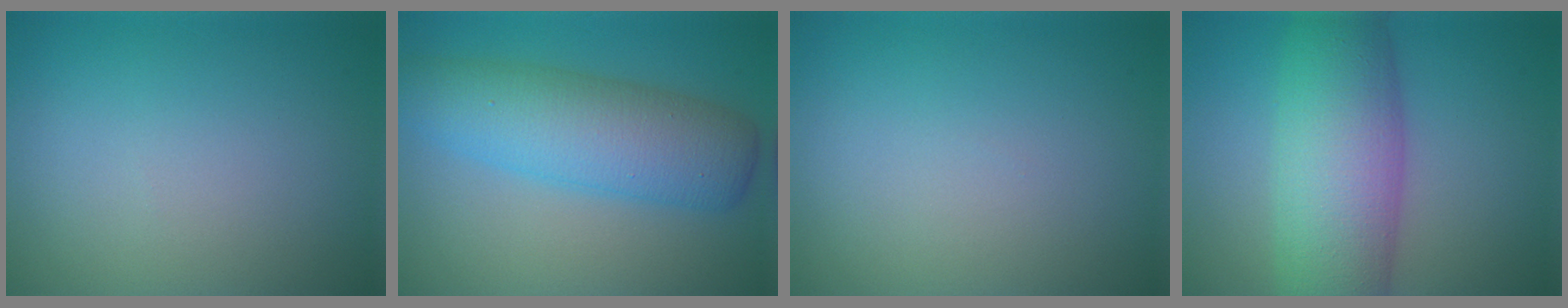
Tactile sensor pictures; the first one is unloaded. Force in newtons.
{"total": 7.6, "press": 7.6, "slide": 0.1}
{"total": 0.0}
{"total": 9.6, "press": 9.6, "slide": 0.1}